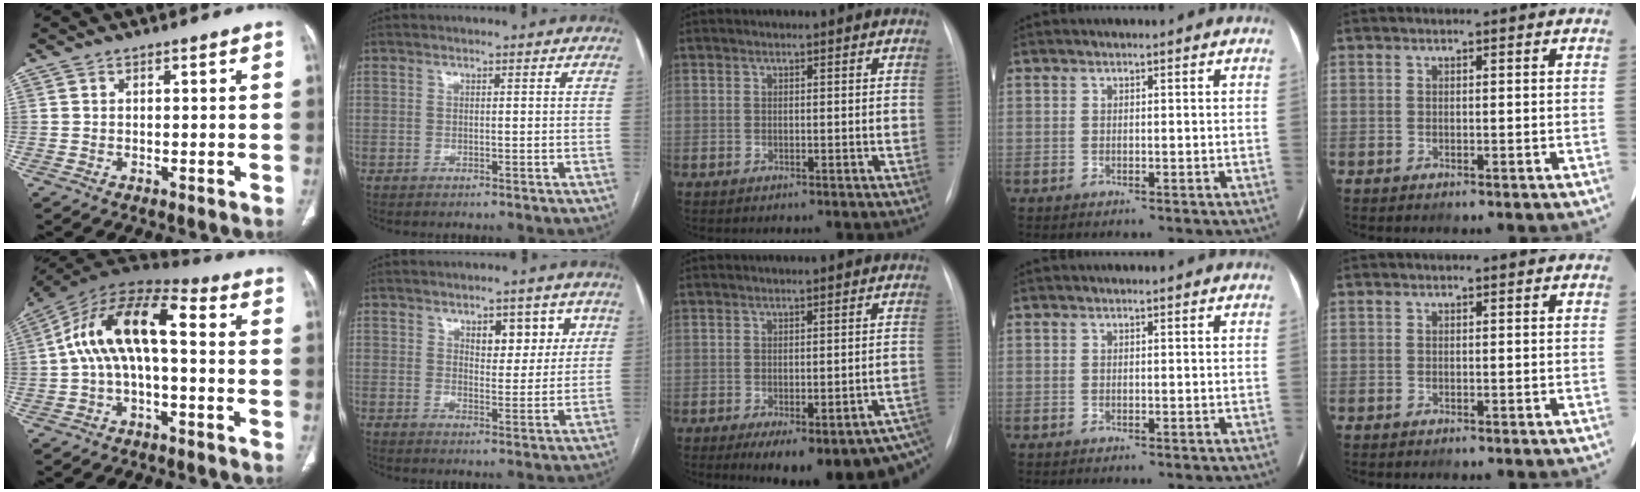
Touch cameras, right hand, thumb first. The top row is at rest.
{"thumb": {"total": 14.5, "force": [0.2, 6.7, 12.8], "torque": [-0.232, 0.056, -0.007]}, "index": {"total": 6.2, "force": [2.9, 3.2, 4.5], "torque": [-0.053, 0.004, 0.042]}, "middle": {"total": 17.5, "force": [-11.4, 4.8, 12.3], "torque": [-0.096, 0.012, -0.129]}}